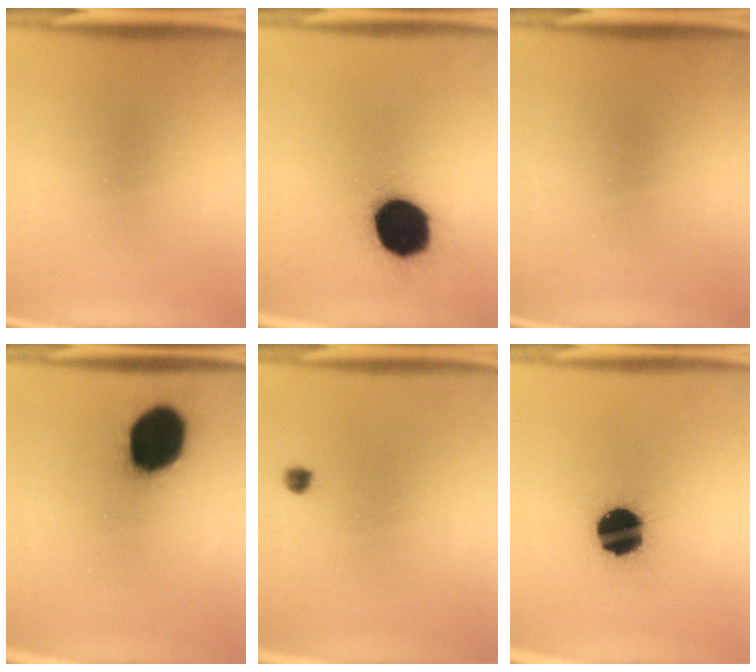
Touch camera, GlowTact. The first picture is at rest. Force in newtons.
{"total": 19.8}
{"total": 0.0}
{"total": 16.9}
{"total": 1.2}
{"total": 16.6}